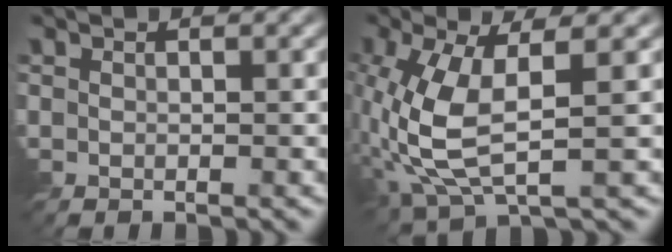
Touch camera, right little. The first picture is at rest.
{"total": 7.3, "force": [-1.2, 3.0, 6.6], "torque": [-0.166, -0.006, -0.021]}